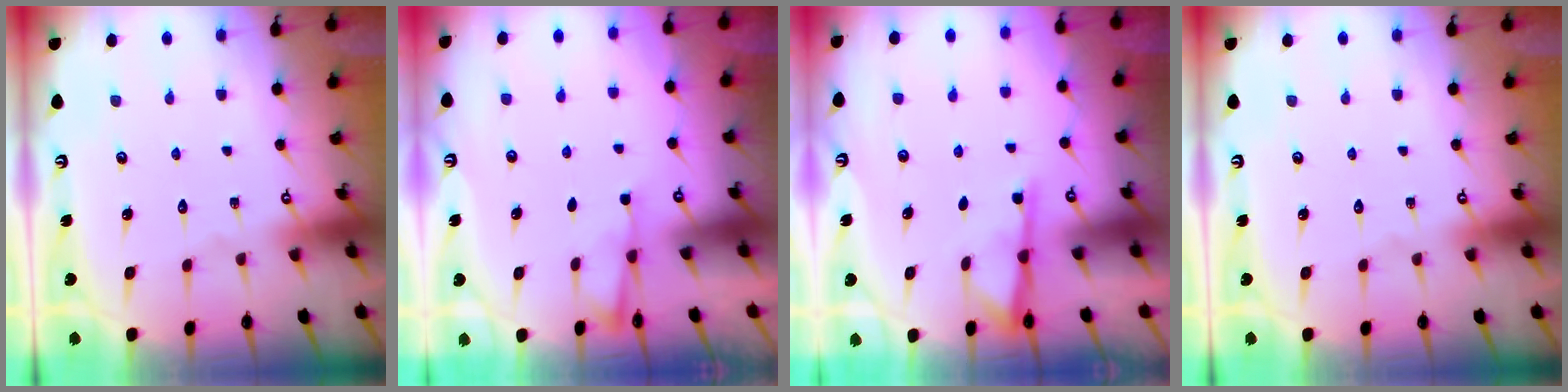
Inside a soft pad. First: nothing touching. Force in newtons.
{"total": 2.3, "press": 2.2, "slide": 0.4}
{"total": 2.8, "press": 2.7, "slide": 0.5}
{"total": 0.0}